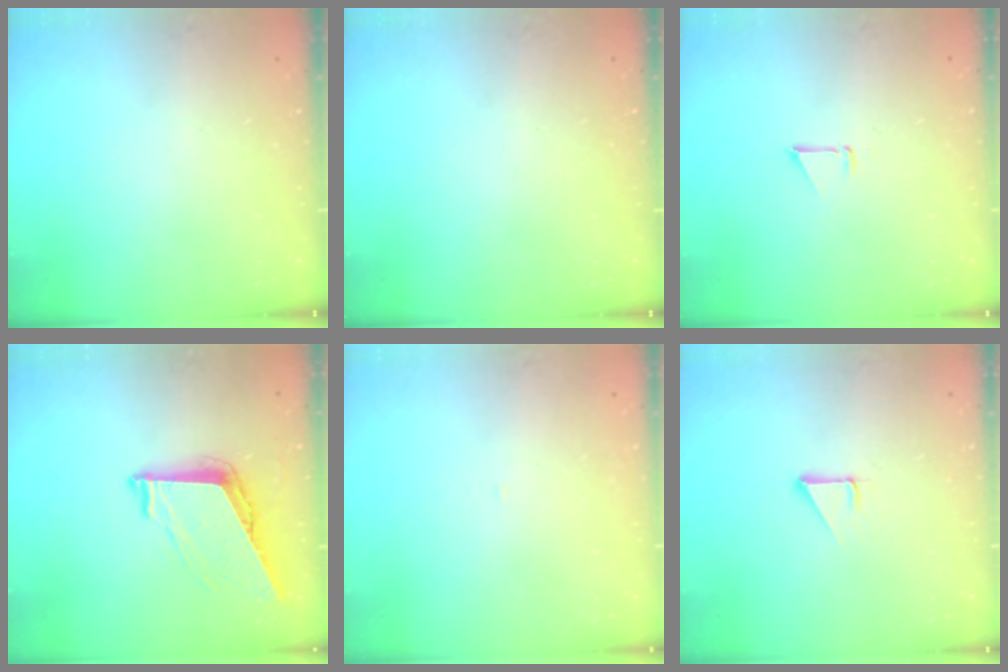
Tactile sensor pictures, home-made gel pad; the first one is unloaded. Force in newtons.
{"total": 0.0}
{"total": 2.5, "press": 2.5, "slide": 0.1}
{"total": 9.3, "press": 8.8, "slide": 3.2}
{"total": 3.0, "press": 3.0, "slide": 0.2}
{"total": 1.6, "press": 1.6, "slide": 0.2}